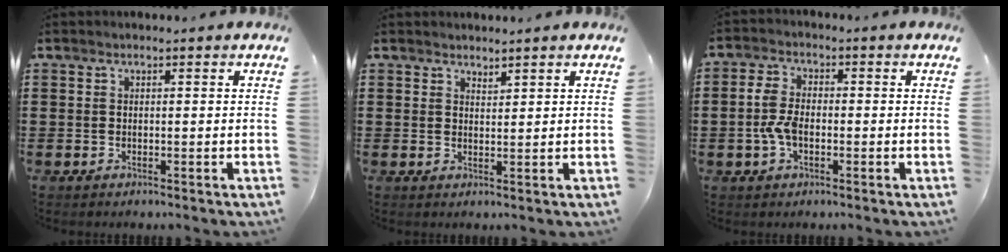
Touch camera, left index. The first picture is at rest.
{"total": 1.6, "force": [1.6, 0.1, 0.0], "torque": [-0.002, 0.001, 0.031]}
{"total": 5.1, "force": [-1.0, 2.8, 4.1], "torque": [-0.102, -0.004, -0.024]}